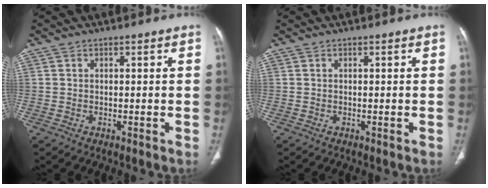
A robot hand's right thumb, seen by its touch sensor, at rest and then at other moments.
{"total": 0.0}